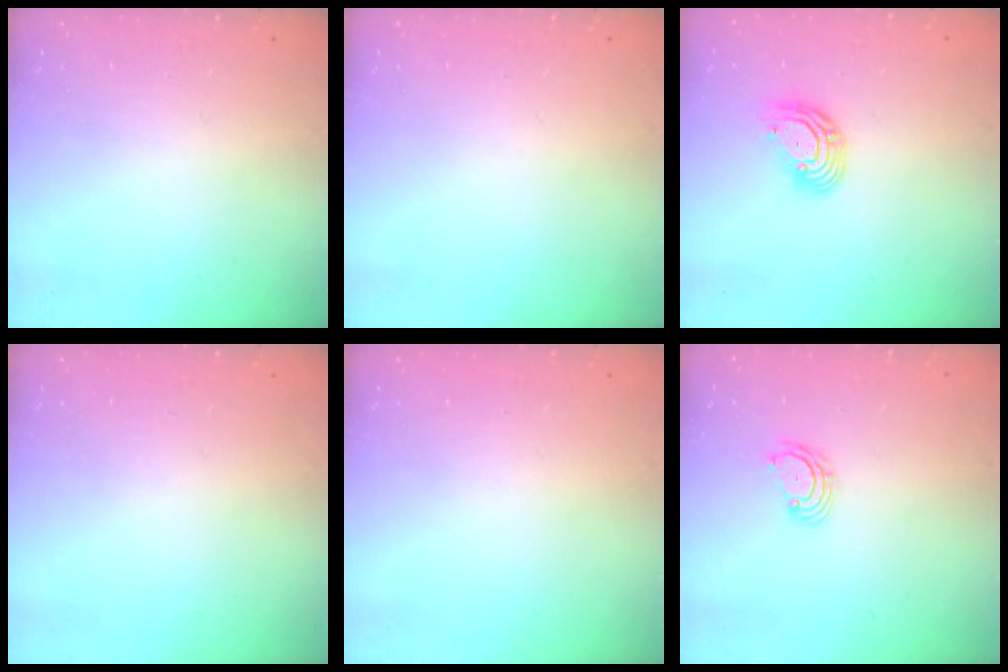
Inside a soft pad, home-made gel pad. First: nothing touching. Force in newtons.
{"total": 0.0}
{"total": 9.0, "press": 8.8, "slide": 1.9}
{"total": 0.0}
{"total": 0.0}
{"total": 2.8, "press": 2.8, "slide": 0.3}